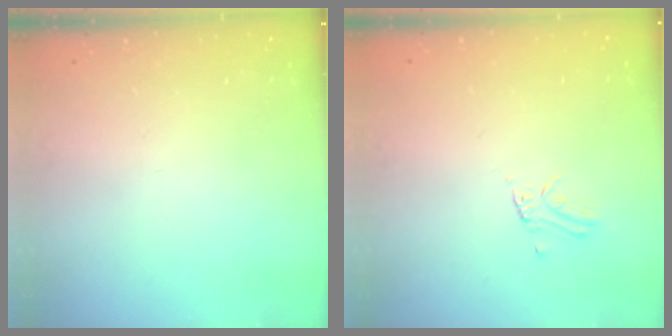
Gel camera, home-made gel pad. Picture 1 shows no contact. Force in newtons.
{"total": 1.8, "press": 1.8, "slide": 0.1}